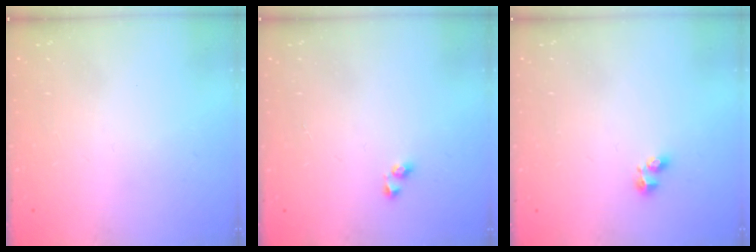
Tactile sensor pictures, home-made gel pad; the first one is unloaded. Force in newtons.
{"total": 2.4, "press": 2.0, "slide": 1.3}
{"total": 2.2, "press": 2.2, "slide": 0.5}